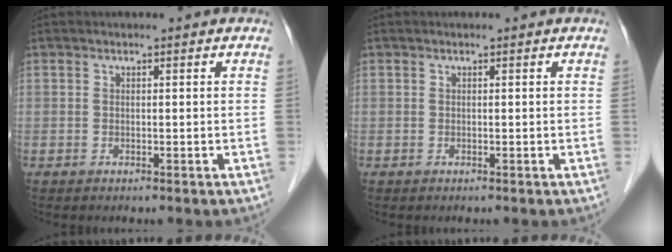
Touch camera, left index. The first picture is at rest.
{"total": 0.0}